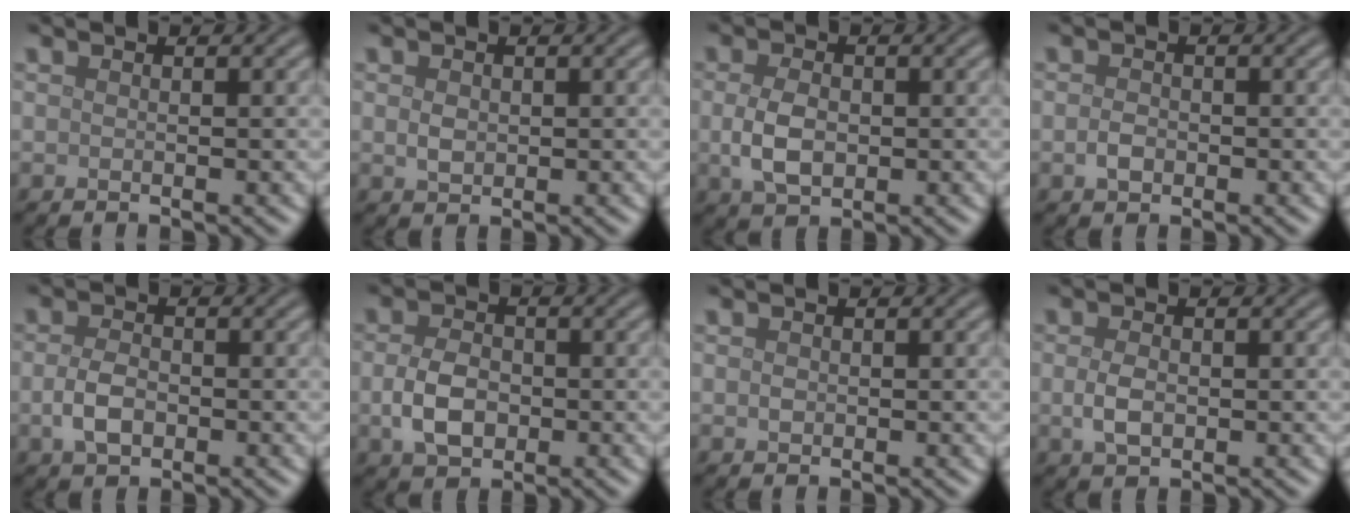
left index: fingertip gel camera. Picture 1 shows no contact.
{"total": 1.5, "force": [0.1, 1.2, 0.9], "torque": [-0.019, 0.000, 0.003]}
{"total": 3.5, "force": [-0.2, 2.3, 2.6], "torque": [-0.058, -0.002, -0.004]}
{"total": 1.5, "force": [-0.4, 1.1, 0.9], "torque": [-0.019, 0.000, -0.011]}
{"total": 2.8, "force": [-0.6, 1.8, 2.0], "torque": [-0.043, -0.001, -0.014]}
{"total": 4.0, "force": [-0.7, 2.8, 2.7], "torque": [-0.058, -0.002, -0.016]}
{"total": 0.7, "force": [0.0, 0.6, 0.3], "torque": [-0.006, -0.002, 0.000]}
{"total": 2.3, "force": [-0.2, 1.5, 1.7], "torque": [-0.038, -0.002, -0.002]}